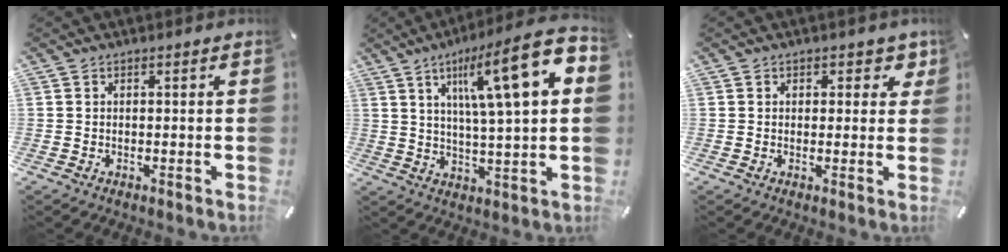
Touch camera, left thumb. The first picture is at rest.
{"total": 18.0, "force": [7.3, 3.2, 16.2], "torque": [-0.257, -0.036, 0.099]}
{"total": 3.2, "force": [1.5, 2.3, 1.6], "torque": [0.004, -0.007, 0.018]}